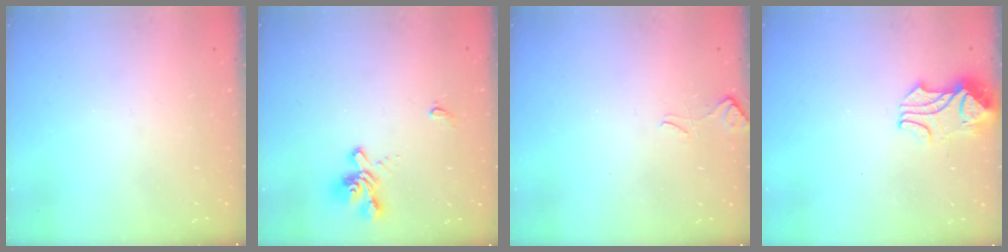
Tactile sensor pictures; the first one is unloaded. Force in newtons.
{"total": 1.8, "press": 1.4, "slide": 1.2}
{"total": 2.6, "press": 2.5, "slide": 0.8}
{"total": 2.2, "press": 2.0, "slide": 0.8}